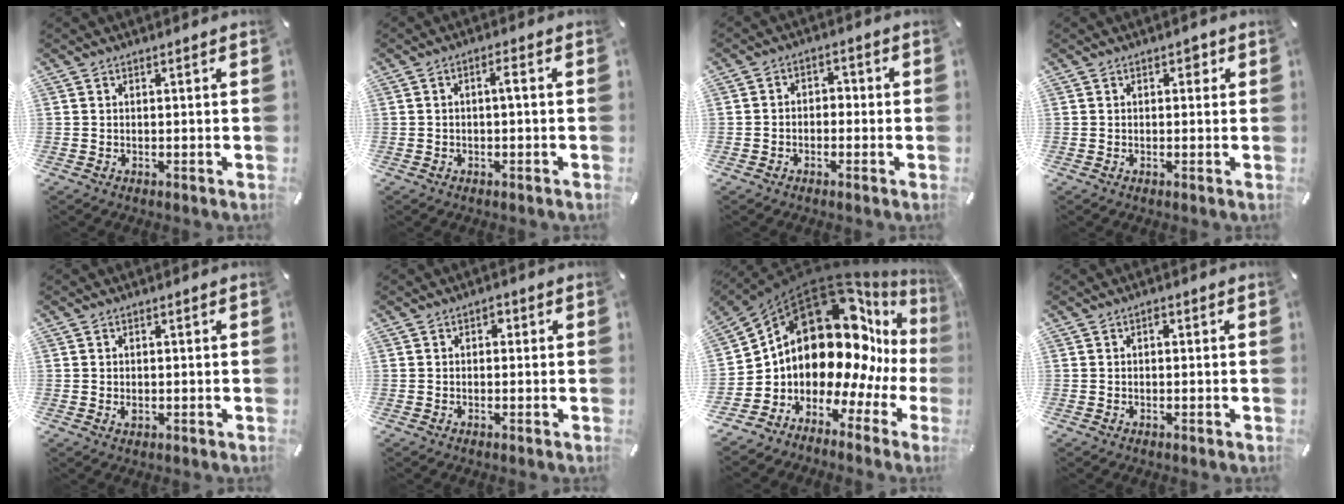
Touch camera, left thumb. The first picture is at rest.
{"total": 2.5, "force": [-0.2, 0.8, 2.4], "torque": [-0.046, 0.008, -0.008]}
{"total": 3.2, "force": [-2.2, 2.2, 0.9], "torque": [-0.015, 0.016, -0.044]}
{"total": 1.6, "force": [0.4, 1.3, 1.0], "torque": [-0.005, 0.003, 0.000]}
{"total": 1.3, "force": [-0.2, 0.9, 0.9], "torque": [-0.017, 0.002, -0.005]}
{"total": 1.3, "force": [-0.2, 1.1, 0.7], "torque": [-0.016, 0.008, -0.007]}
{"total": 20.8, "force": [7.5, 13.5, 14.0], "torque": [-0.224, -0.093, 0.138]}
{"total": 0.9, "force": [0.0, 0.6, 0.6], "torque": [-0.012, 0.005, -0.001]}